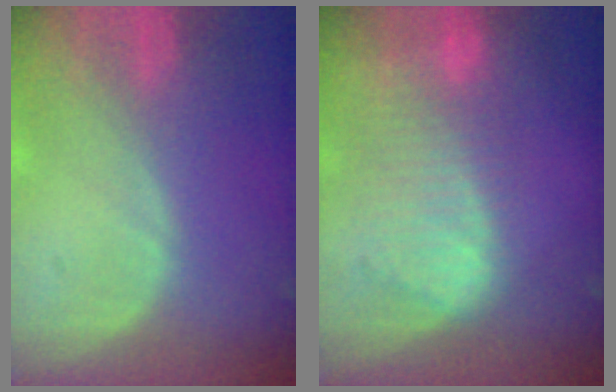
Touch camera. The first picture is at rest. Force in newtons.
{"total": 9.3, "press": 8.1, "slide": 4.4}